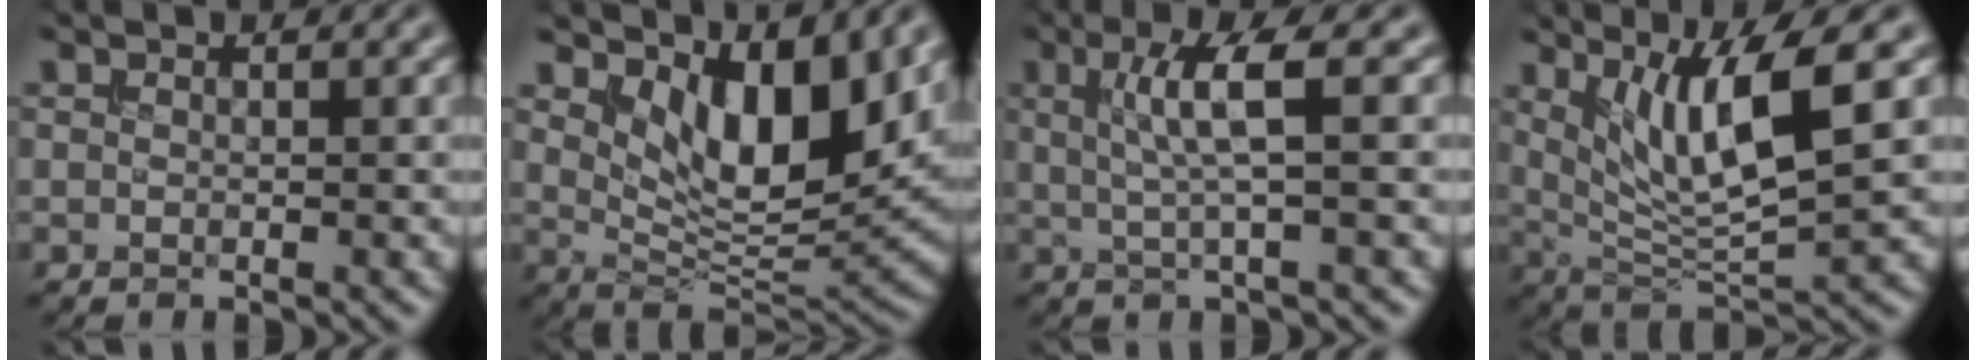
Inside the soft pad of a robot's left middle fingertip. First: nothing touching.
{"total": 7.9, "force": [3.7, 3.4, 6.0], "torque": [-0.099, -0.017, 0.058]}
{"total": 4.3, "force": [0.8, 0.8, 4.2], "torque": [-0.081, 0.002, 0.016]}
{"total": 7.7, "force": [2.7, 1.8, 7.0], "torque": [-0.123, -0.012, 0.054]}